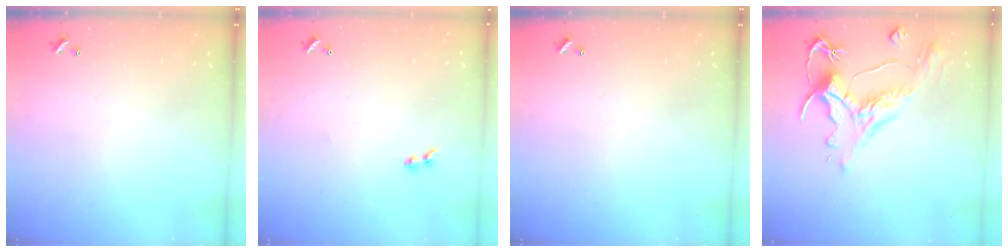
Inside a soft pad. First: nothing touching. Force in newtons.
{"total": 1.9, "press": 1.7, "slide": 0.9}
{"total": 0.0}
{"total": 1.6, "press": 0.4, "slide": 1.5}